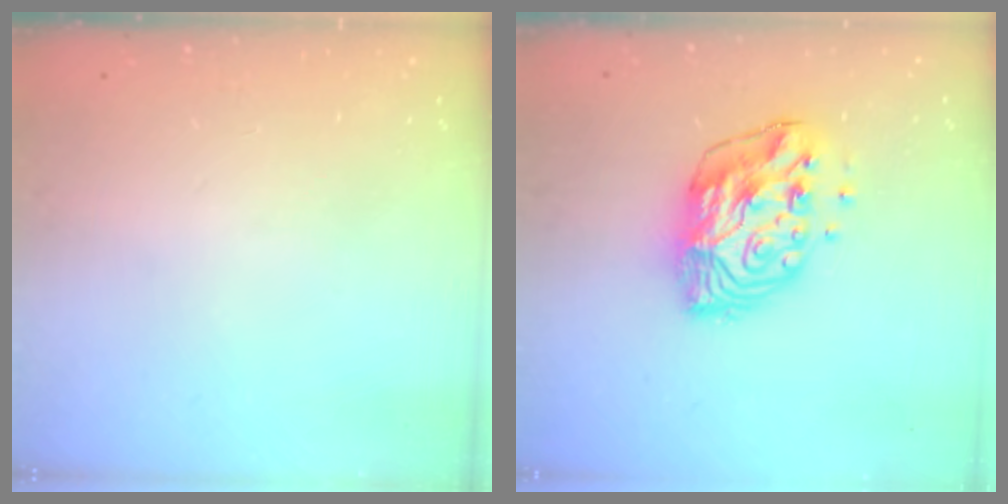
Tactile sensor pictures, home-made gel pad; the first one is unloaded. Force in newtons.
{"total": 13.2, "press": 13.2, "slide": 1.1}